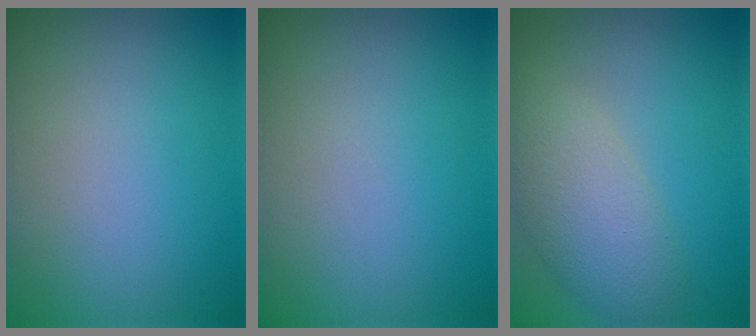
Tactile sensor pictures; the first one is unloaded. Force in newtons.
{"total": 0.0}
{"total": 5.0, "press": 5.0, "slide": 0.4}